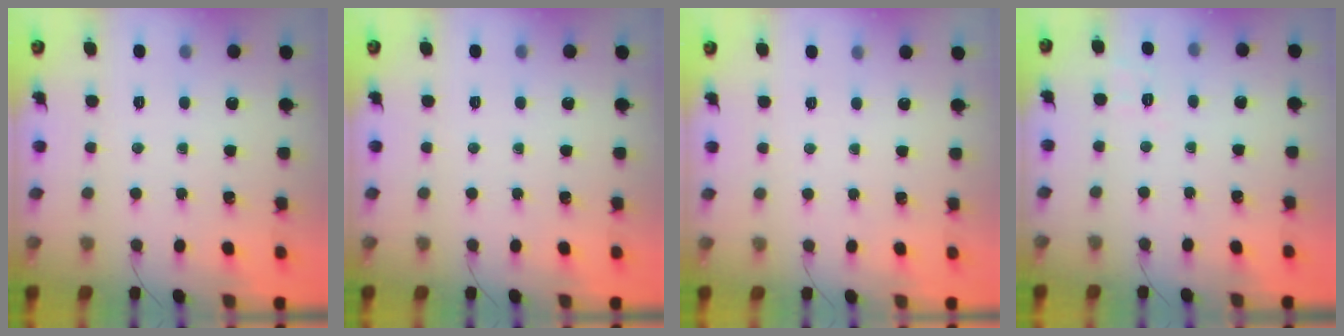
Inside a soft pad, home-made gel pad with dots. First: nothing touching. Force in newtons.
{"total": 0.0}
{"total": 2.4, "press": 2.3, "slide": 0.5}
{"total": 2.8, "press": 2.3, "slide": 1.7}